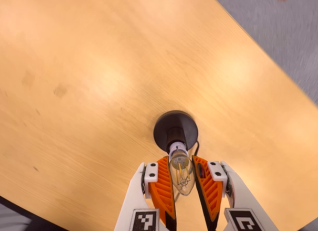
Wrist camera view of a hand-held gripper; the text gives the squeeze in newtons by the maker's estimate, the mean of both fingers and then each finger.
{"total": 10.4, "left": 10.1, "right": 10.7}